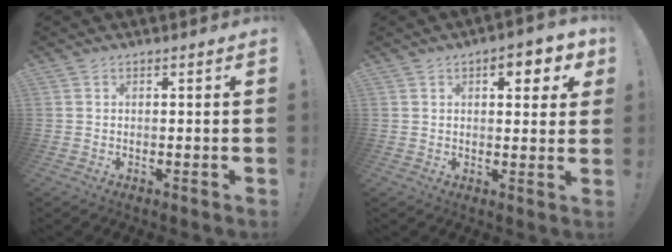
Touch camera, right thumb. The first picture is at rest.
{"total": 6.7, "force": [3.2, 3.1, 5.0], "torque": [-0.046, -0.014, 0.047]}